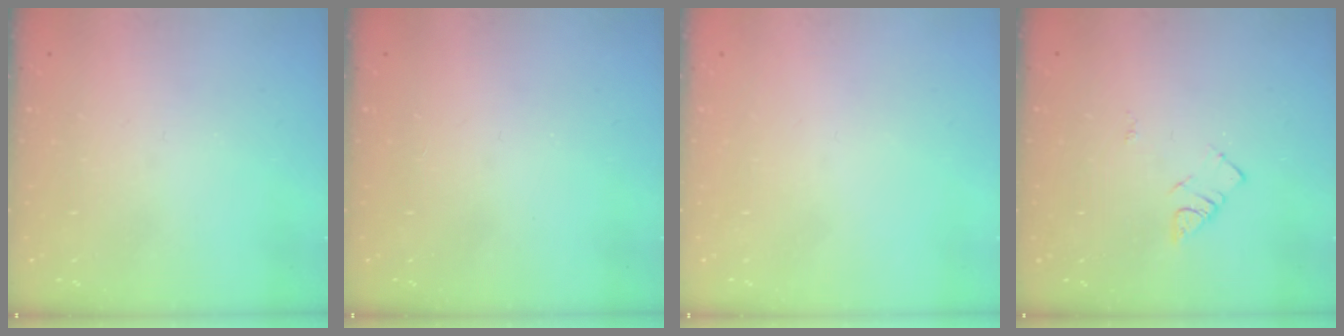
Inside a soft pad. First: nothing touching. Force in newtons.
{"total": 2.8, "press": 2.8, "slide": 0.4}
{"total": 1.8, "press": 1.7, "slide": 0.1}
{"total": 3.9, "press": 3.9, "slide": 0.5}